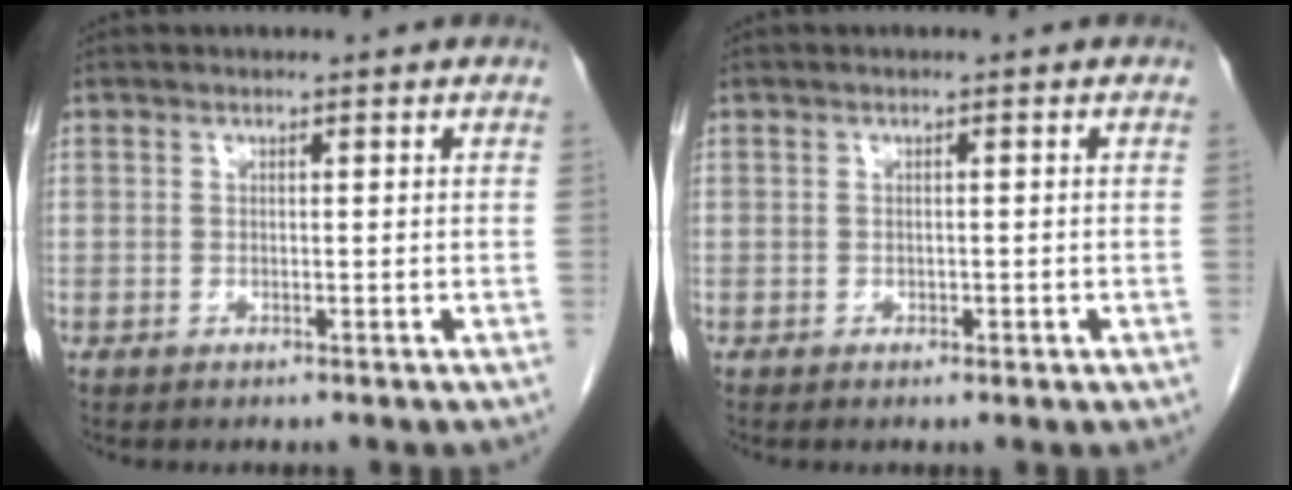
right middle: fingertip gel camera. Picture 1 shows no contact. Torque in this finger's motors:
{"motor_torque": [-0.13, -0.19, -0.03, -0.01]}